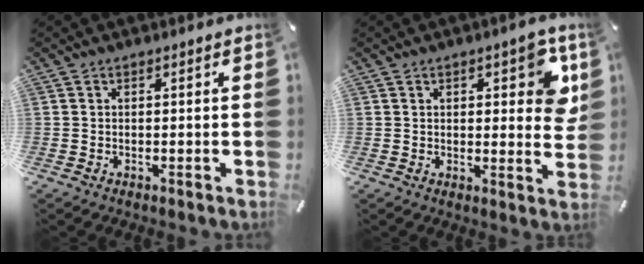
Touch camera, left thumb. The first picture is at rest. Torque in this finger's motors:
{"motor_torque": [0.32, 0.29, 0.35, 0.11, 0.07]}